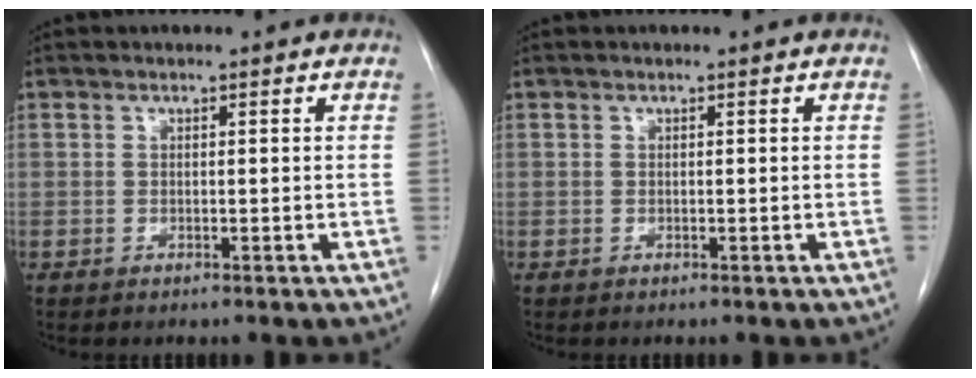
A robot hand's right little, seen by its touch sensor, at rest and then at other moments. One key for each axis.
{"total": 0.0}